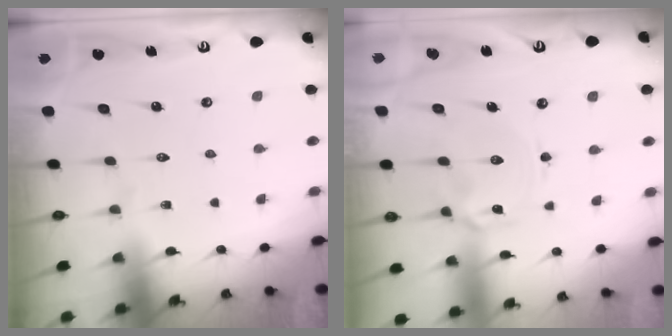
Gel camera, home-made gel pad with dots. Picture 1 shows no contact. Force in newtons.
{"total": 3.2, "press": 3.1, "slide": 0.5}